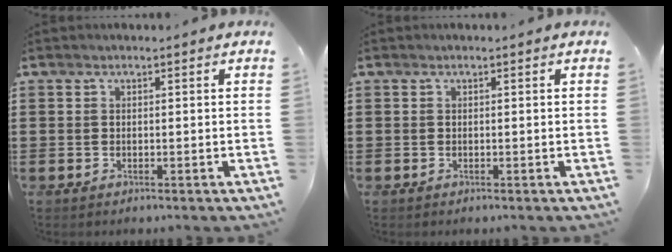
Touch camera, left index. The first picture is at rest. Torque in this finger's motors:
{"motor_torque": [0.00, 0.00, 0.00, 0.00]}